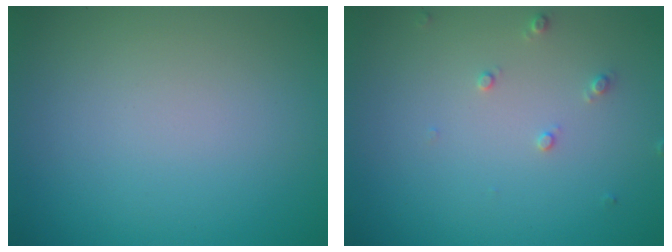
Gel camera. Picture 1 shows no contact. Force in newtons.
{"total": 1.1, "press": 1.1, "slide": 0.2}